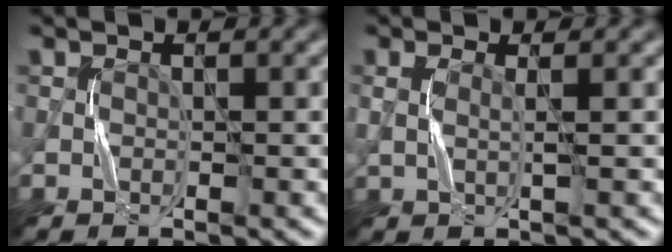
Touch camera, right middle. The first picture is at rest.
{"total": 1.1, "force": [0.4, 0.1, 1.0], "torque": [-0.021, 0.001, 0.010]}